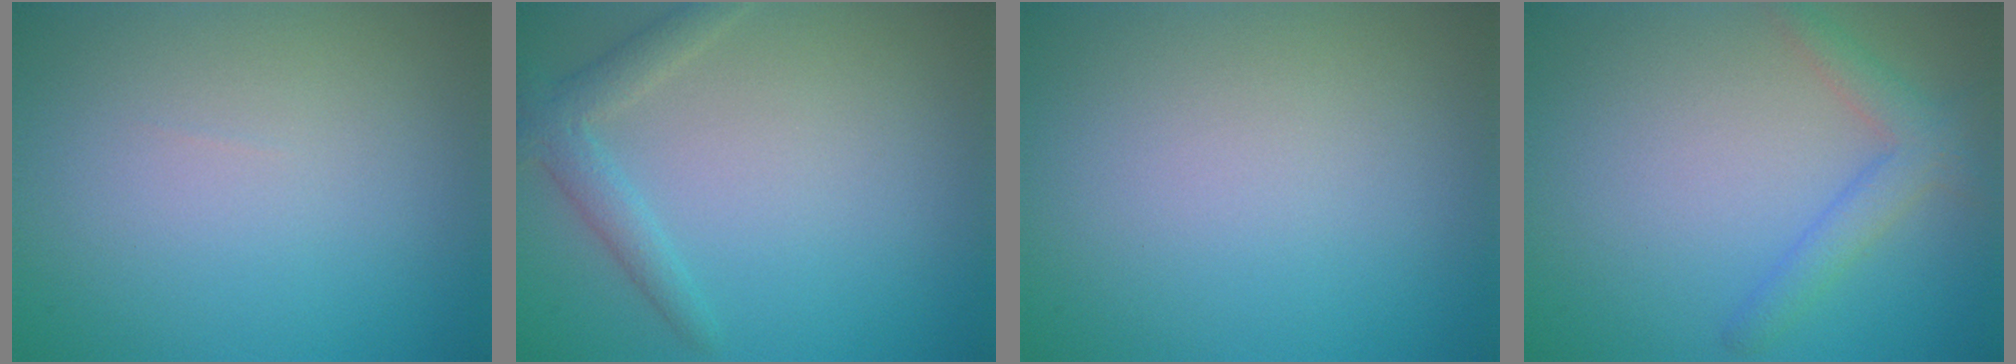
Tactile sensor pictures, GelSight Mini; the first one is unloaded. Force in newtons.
{"total": 2.4, "press": 2.4, "slide": 0.1}
{"total": 0.0}
{"total": 2.5, "press": 2.5, "slide": 0.3}